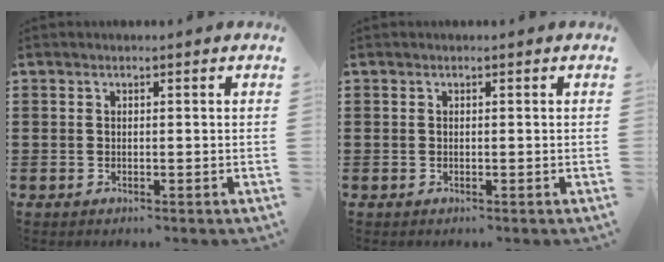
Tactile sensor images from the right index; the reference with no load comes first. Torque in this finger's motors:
{"motor_torque": [0.51, 0.74, 0.00, 0.00]}